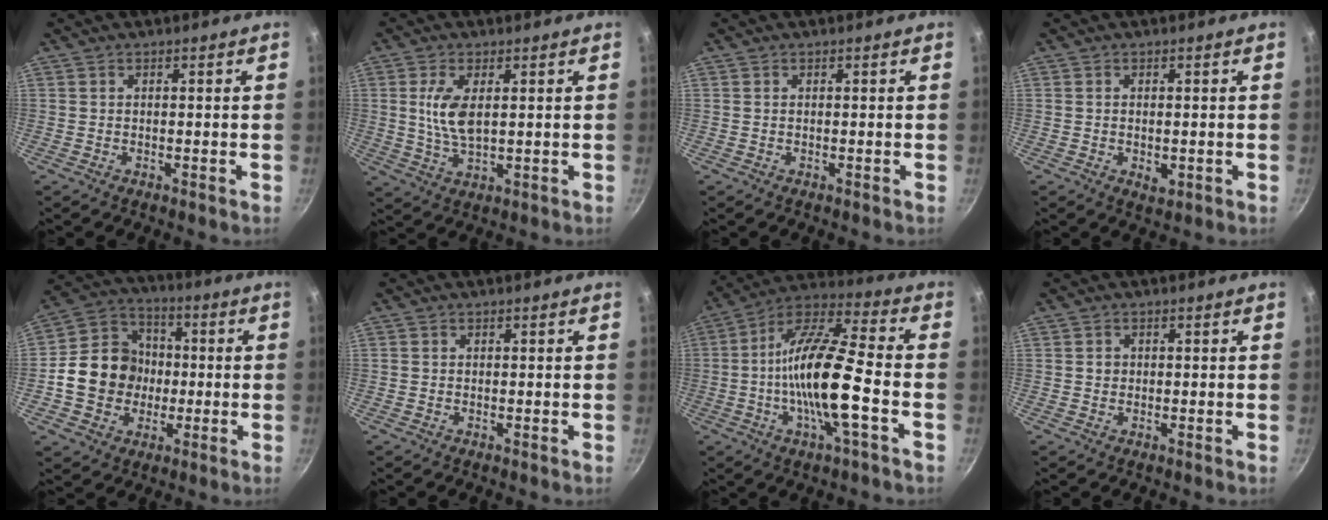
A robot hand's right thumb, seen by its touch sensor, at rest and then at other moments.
{"total": 7.1, "force": [1.4, 3.2, 6.1], "torque": [-0.119, -0.008, 0.030]}
{"total": 0.0}
{"total": 2.4, "force": [-0.4, 1.4, 1.9], "torque": [-0.029, -0.006, -0.005]}
{"total": 14.4, "force": [-1.5, 12.5, 7.0], "torque": [-0.091, 0.030, -0.038]}
{"total": 0.0}
{"total": 17.7, "force": [-3.7, 4.4, 16.7], "torque": [-0.306, 0.033, -0.085]}
{"total": 1.1, "force": [0.0, 1.0, 0.3], "torque": [-0.001, 0.003, 0.000]}